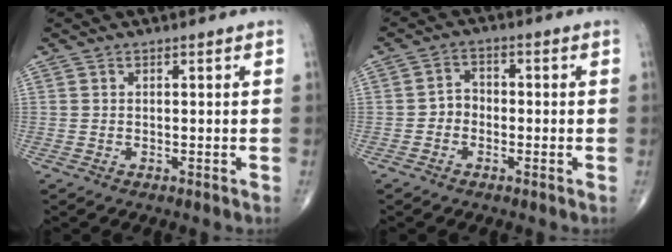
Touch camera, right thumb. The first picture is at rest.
{"total": 3.3, "force": [-1.1, 2.6, 1.6], "torque": [-0.011, 0.017, -0.028]}